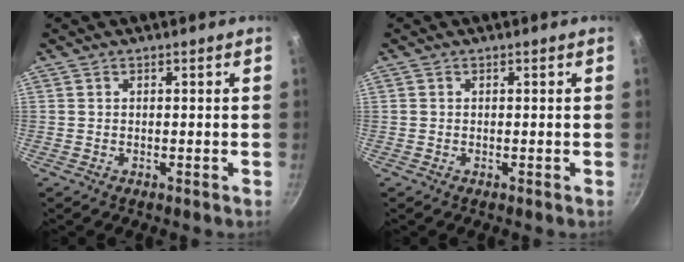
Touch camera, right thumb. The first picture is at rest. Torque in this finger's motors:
{"motor_torque": [-0.03, 0.30, 0.26, 0.12, -0.02]}